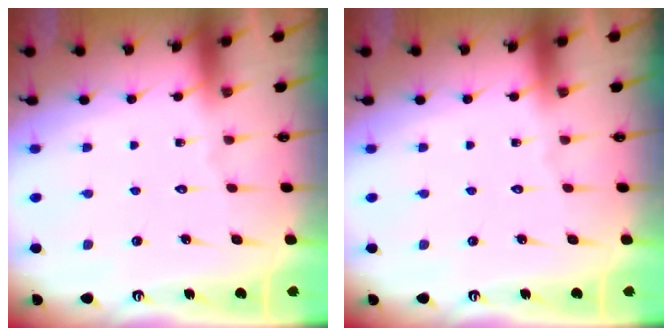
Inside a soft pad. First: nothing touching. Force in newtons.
{"total": 0.0}